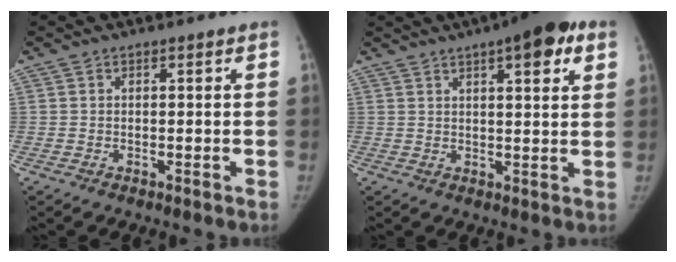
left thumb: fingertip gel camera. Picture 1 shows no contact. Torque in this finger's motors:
{"motor_torque": [1.05, -0.31, 1.05, -0.99, 0.19]}